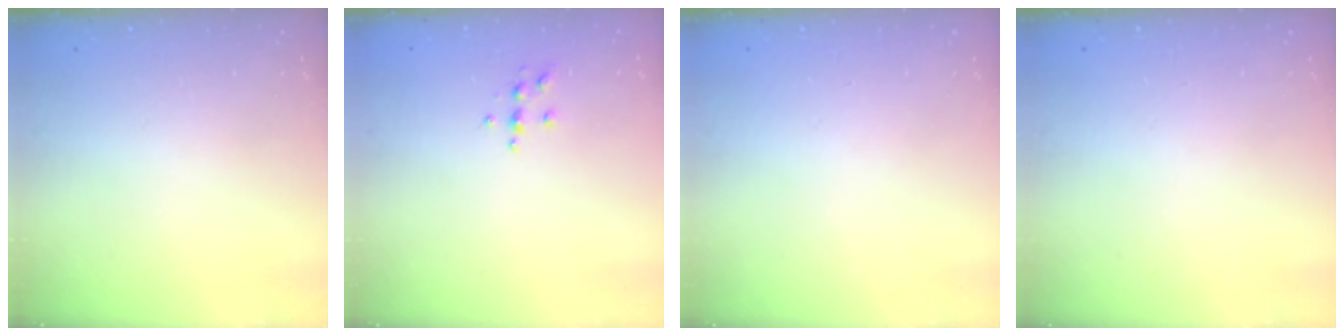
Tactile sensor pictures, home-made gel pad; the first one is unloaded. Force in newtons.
{"total": 4.0, "press": 3.9, "slide": 0.6}
{"total": 0.0}
{"total": 0.0}